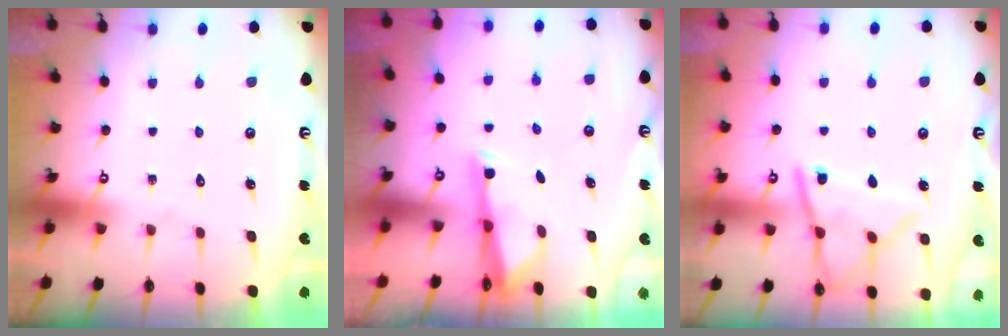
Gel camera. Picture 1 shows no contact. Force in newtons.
{"total": 2.9, "press": 2.9, "slide": 0.6}
{"total": 11.4, "press": 11.3, "slide": 1.1}